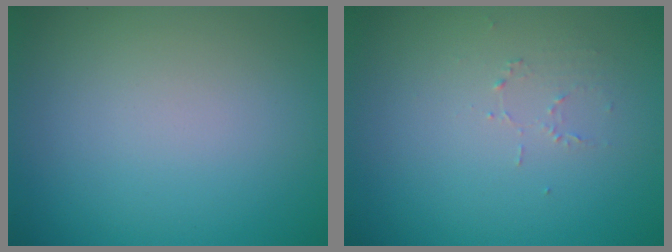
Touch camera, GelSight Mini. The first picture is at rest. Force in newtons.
{"total": 0.7, "press": 0.4, "slide": 0.6}